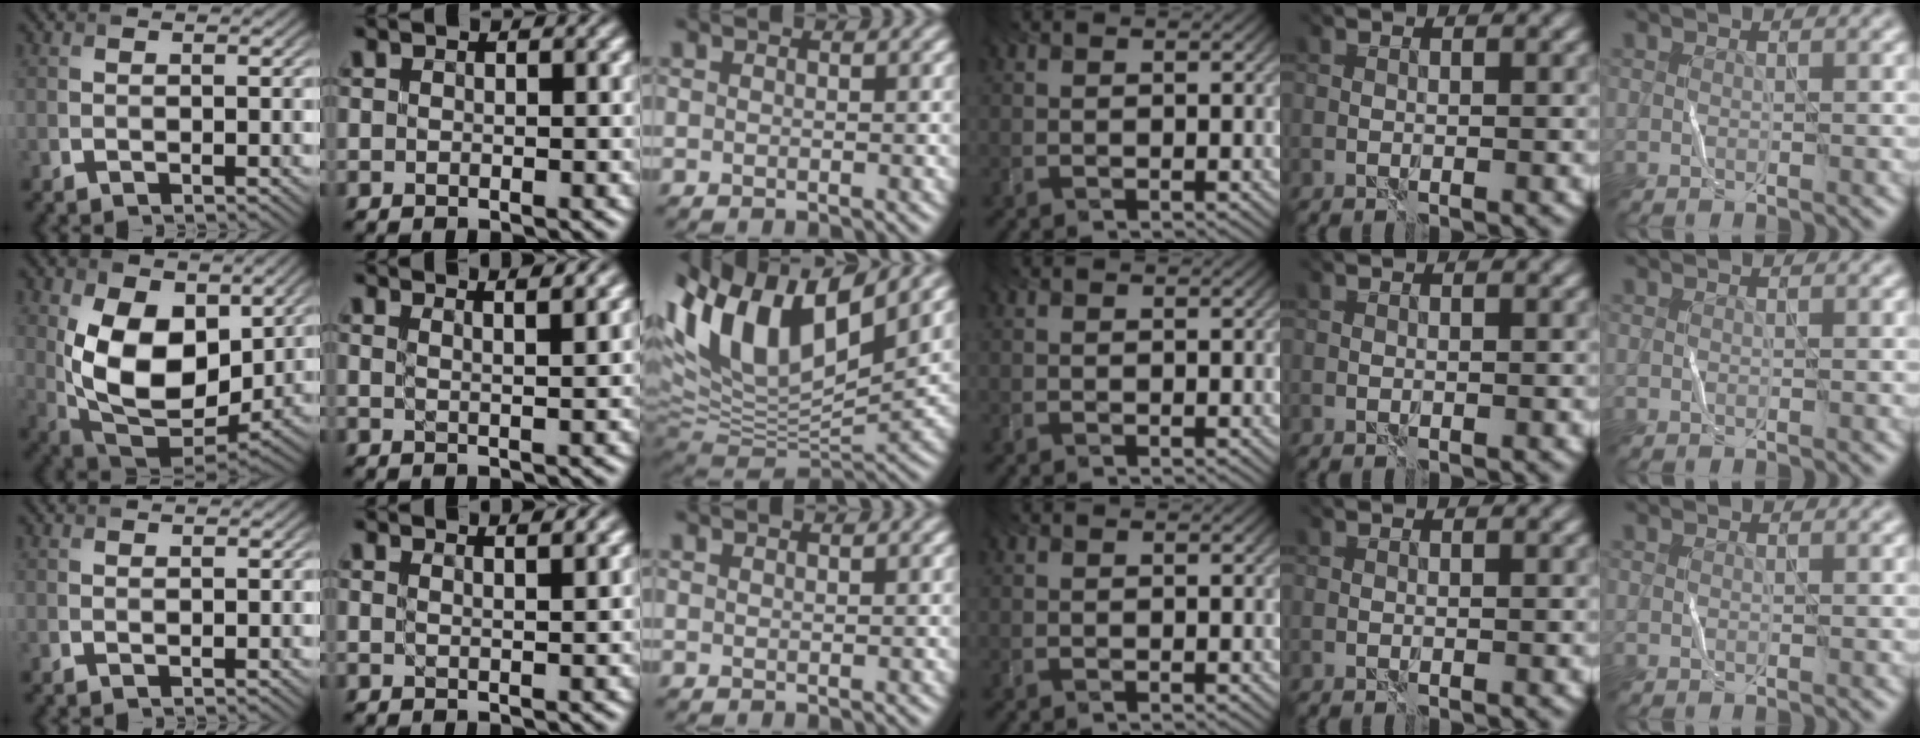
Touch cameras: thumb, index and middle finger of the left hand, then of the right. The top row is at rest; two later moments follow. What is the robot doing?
{"motion": "fold", "object": "bandana"}